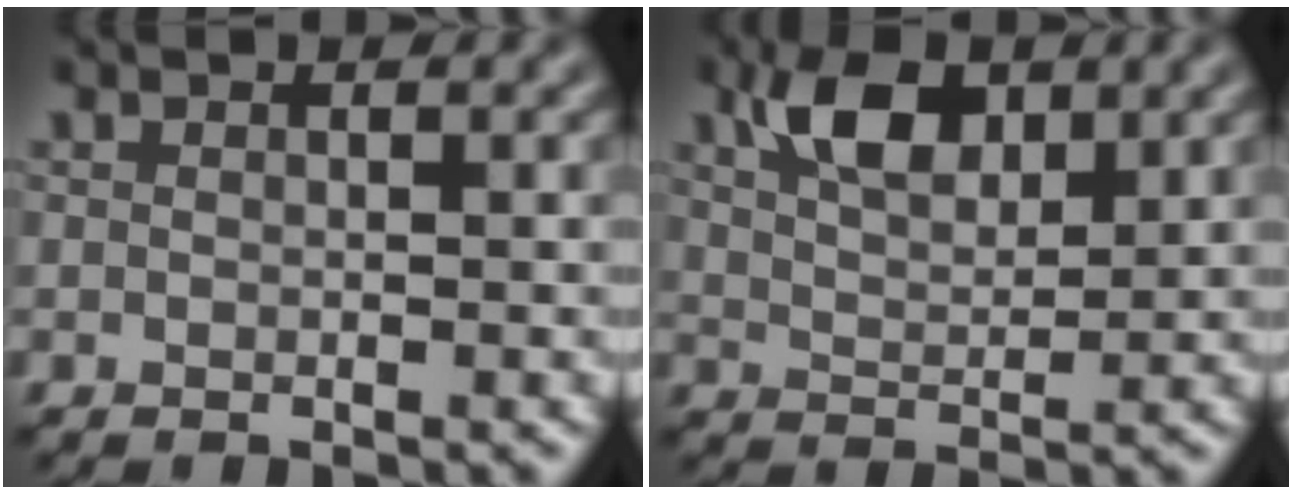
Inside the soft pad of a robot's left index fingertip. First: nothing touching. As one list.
[{"total": 4.8, "force": [2.5, 2.5, 3.2], "torque": [-0.062, 0.007, 0.045]}]